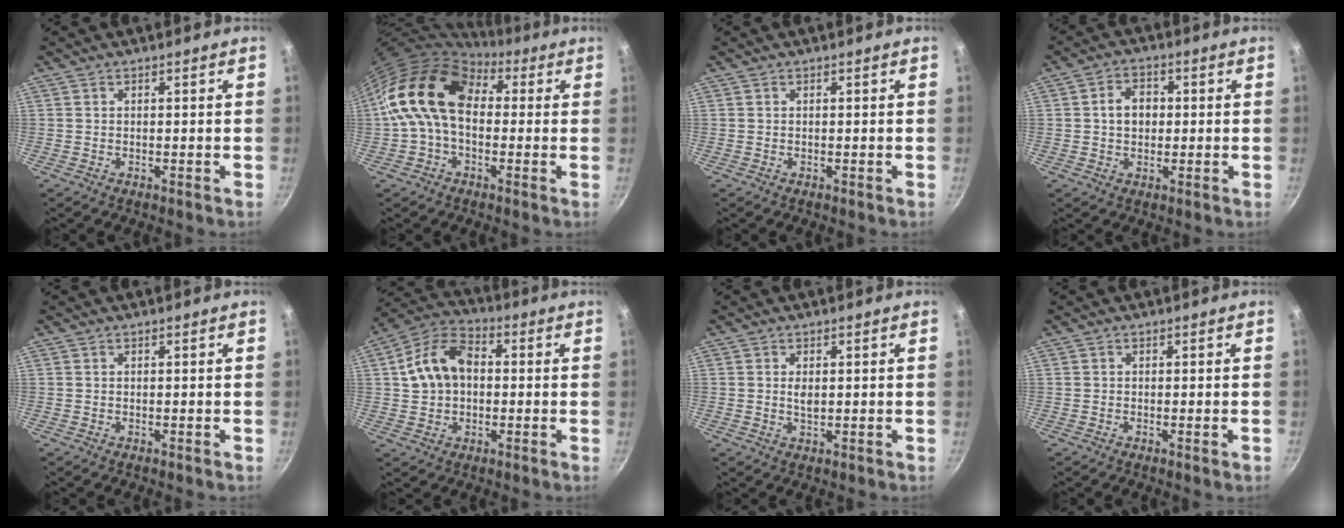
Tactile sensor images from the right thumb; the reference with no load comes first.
{"total": 15.1, "force": [1.6, 10.5, 10.8], "torque": [-0.162, 0.029, 0.009]}
{"total": 0.0}
{"total": 5.7, "force": [0.5, 4.3, 3.7], "torque": [-0.037, 0.009, 0.002]}
{"total": 0.0}
{"total": 11.9, "force": [1.2, 8.5, 8.3], "torque": [-0.134, 0.027, 0.008]}
{"total": 2.1, "force": [0.4, 1.1, 1.7], "torque": [-0.030, -0.003, 0.009]}
{"total": 0.6, "force": [-0.2, 0.0, 0.6], "torque": [-0.011, 0.000, -0.006]}